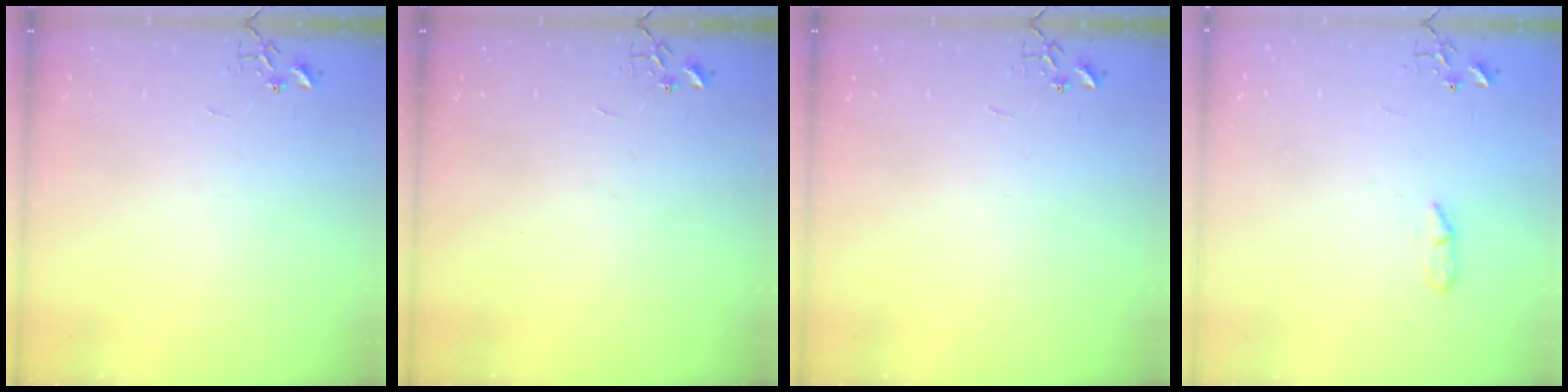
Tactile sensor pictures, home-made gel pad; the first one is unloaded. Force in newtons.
{"total": 0.0}
{"total": 0.0}
{"total": 4.5, "press": 4.4, "slide": 0.6}